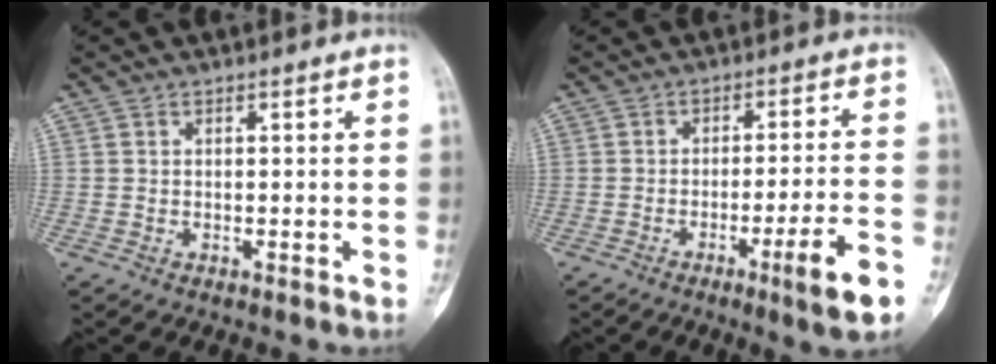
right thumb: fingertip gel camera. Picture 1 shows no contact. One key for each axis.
{"total": 9.3, "fx": -4.7, "fy": 0.5, "fz": 8.1, "tx": -0.121, "ty": 0.015, "tz": -0.068}